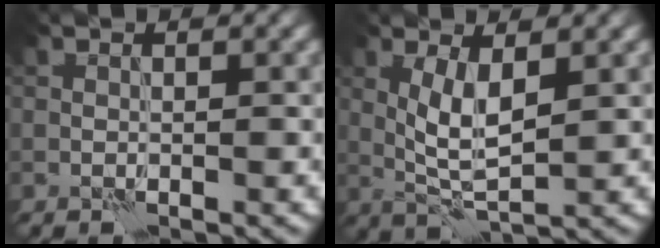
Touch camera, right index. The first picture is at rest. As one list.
[{"total": 3.9, "force": [1.1, 1.3, 3.6], "torque": [-0.078, -0.002, 0.023]}]